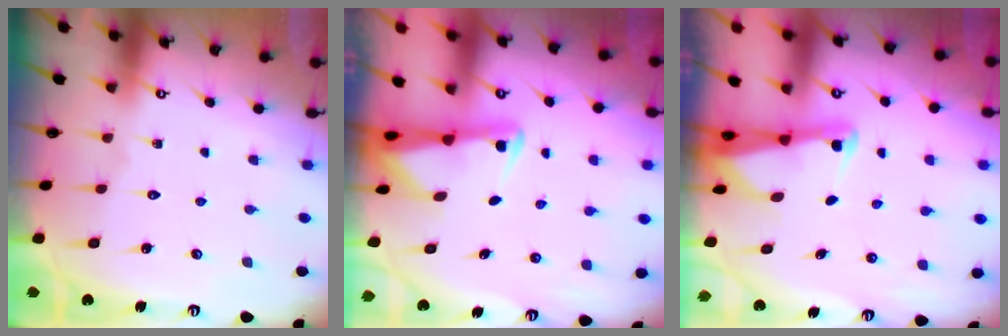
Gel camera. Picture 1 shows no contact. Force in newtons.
{"total": 2.3, "press": 2.2, "slide": 0.4}
{"total": 2.4, "press": 2.4, "slide": 0.2}